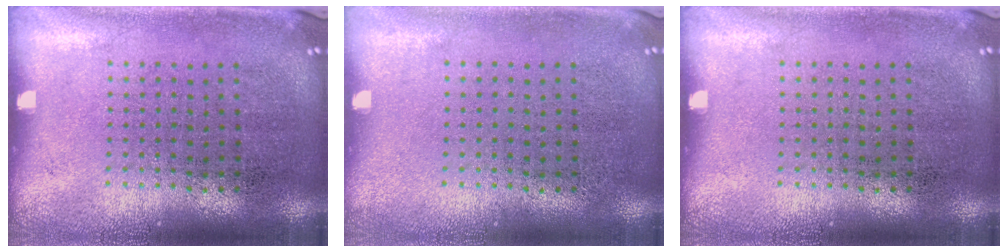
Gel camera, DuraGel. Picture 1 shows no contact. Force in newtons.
{"total": 0.0}
{"total": 0.0}